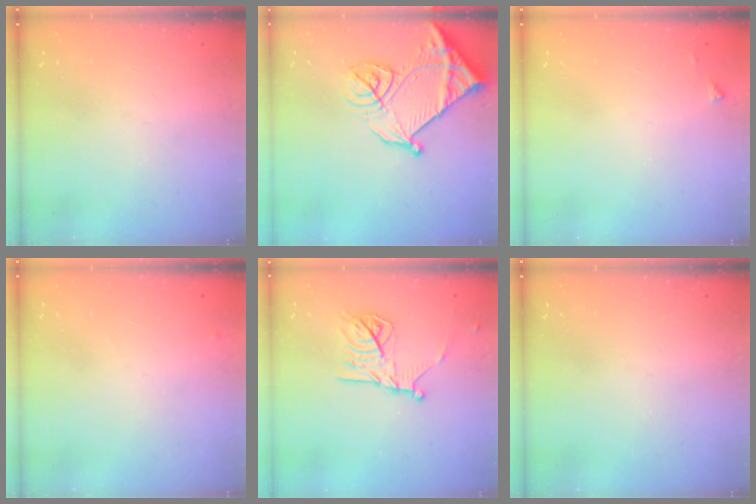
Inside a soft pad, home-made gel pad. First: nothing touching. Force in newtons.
{"total": 17.4, "press": 17.3, "slide": 1.8}
{"total": 3.8, "press": 3.7, "slide": 0.6}
{"total": 4.5, "press": 4.4, "slide": 0.6}
{"total": 14.9, "press": 14.9, "slide": 0.4}
{"total": 0.0}